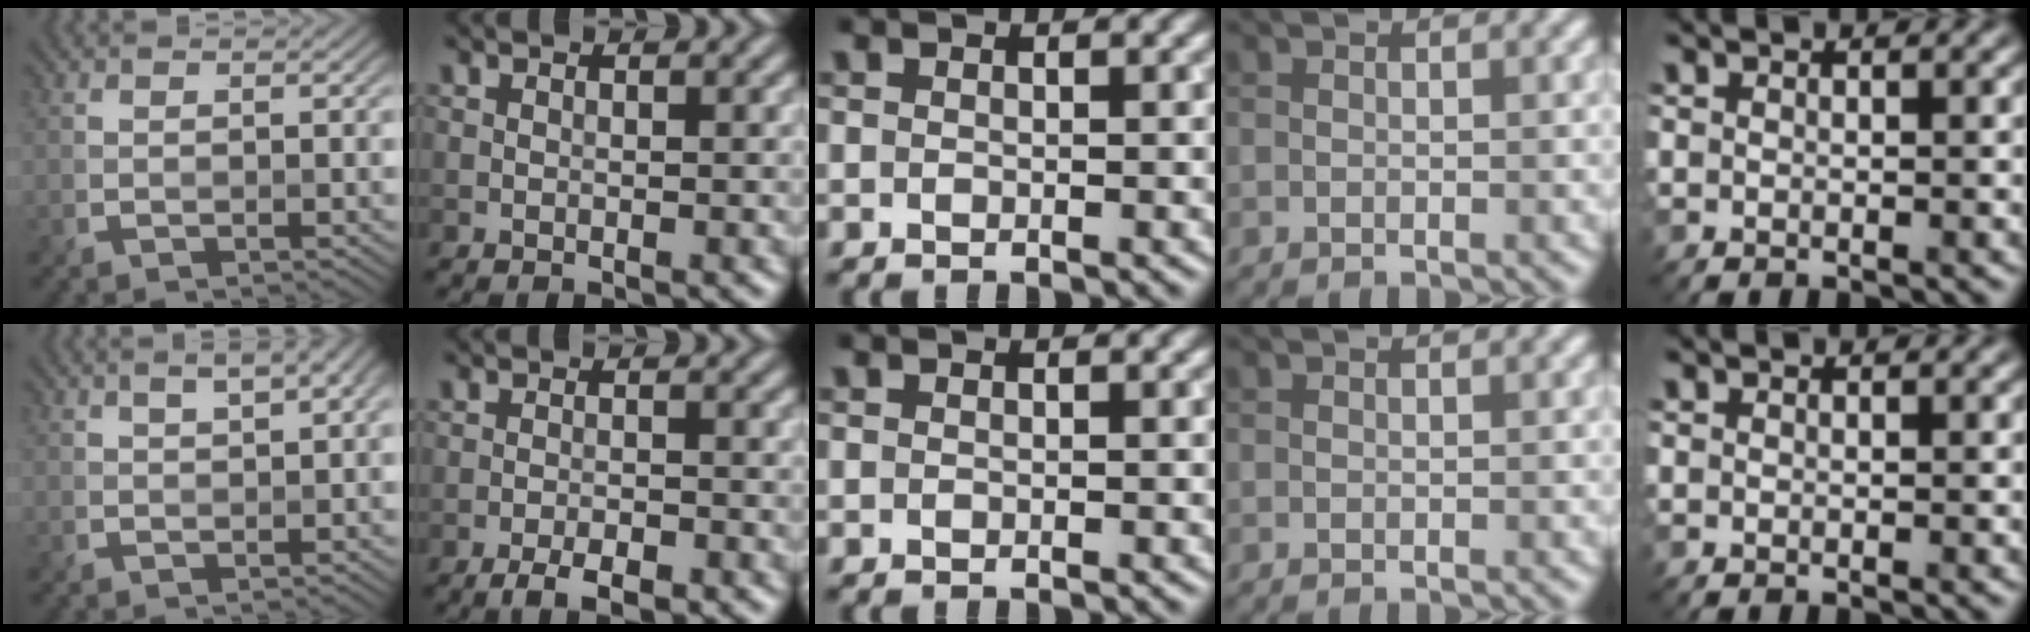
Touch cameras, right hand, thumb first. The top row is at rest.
{"thumb": {"total": 4.3, "force": [1.9, 1.4, 3.6], "torque": [-0.068, 0.012, 0.034]}, "index": {"total": 2.7, "force": [-1.9, 0.8, 1.8], "torque": [-0.032, 0.000, -0.035]}}